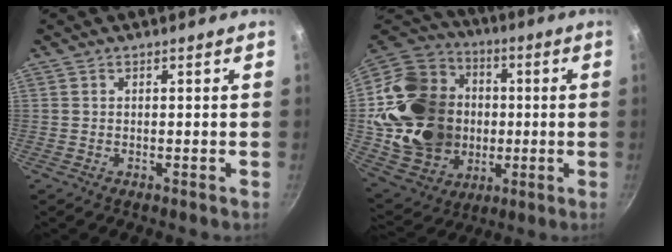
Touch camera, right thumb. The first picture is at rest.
{"total": 27.3, "force": [-0.8, 22.6, 15.3], "torque": [-0.257, 0.034, 0.008]}